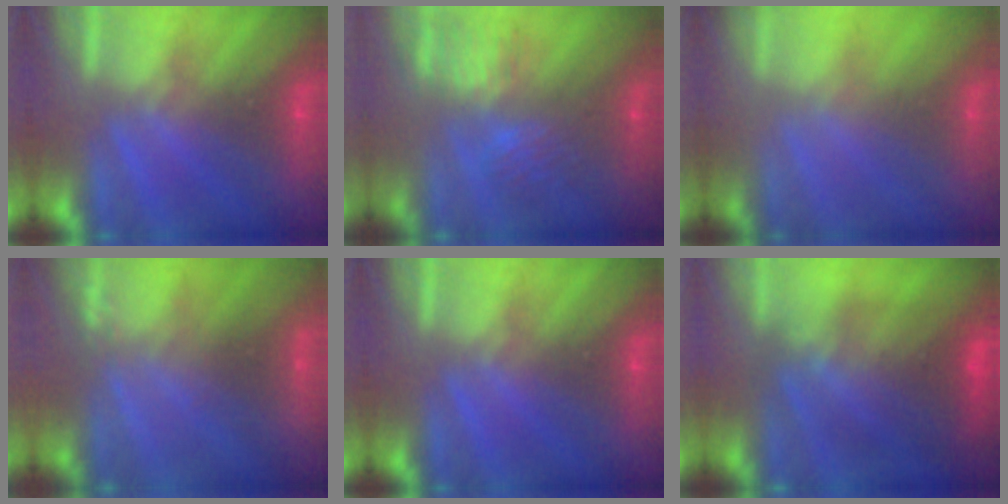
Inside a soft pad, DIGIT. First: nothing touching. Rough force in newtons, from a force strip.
{"total": 6.2}
{"total": 1.6}
{"total": 2.1}
{"total": 0.0}
{"total": 6.9}